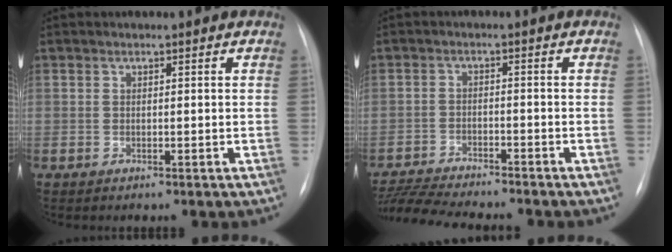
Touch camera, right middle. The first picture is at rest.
{"total": 11.5, "force": [-10.6, 0.7, 4.3], "torque": [-0.077, -0.004, -0.170]}